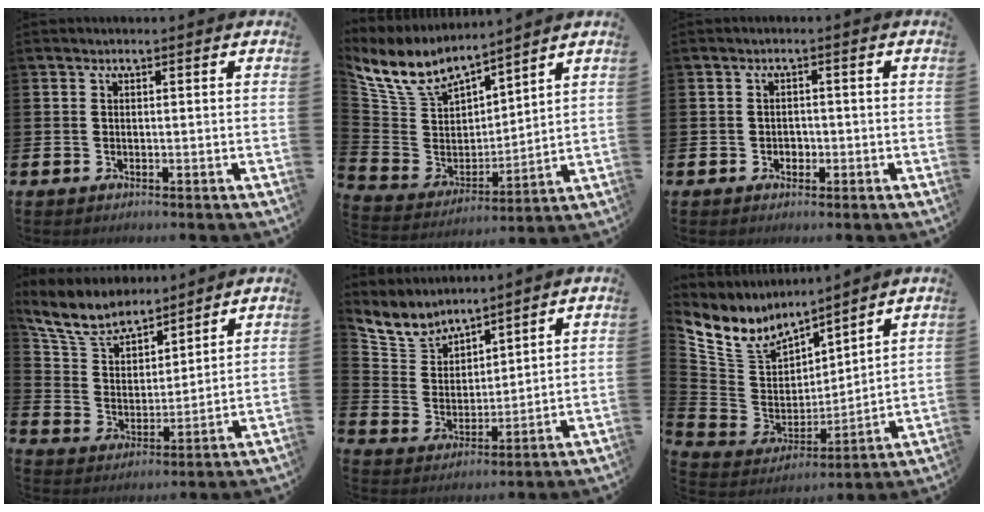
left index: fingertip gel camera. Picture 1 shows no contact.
{"total": 8.2, "force": [7.2, 3.4, 1.9], "torque": [-0.084, -0.052, 0.132]}
{"total": 1.4, "force": [-0.4, 1.2, 0.5], "torque": [0.000, 0.001, -0.013]}
{"total": 8.1, "force": [7.3, 2.7, 2.4], "torque": [-0.086, -0.039, 0.131]}
{"total": 5.7, "force": [5.4, 1.5, 0.3], "torque": [-0.039, -0.034, 0.097]}
{"total": 7.5, "force": [6.6, 3.5, 1.0], "torque": [-0.072, -0.051, 0.120]}